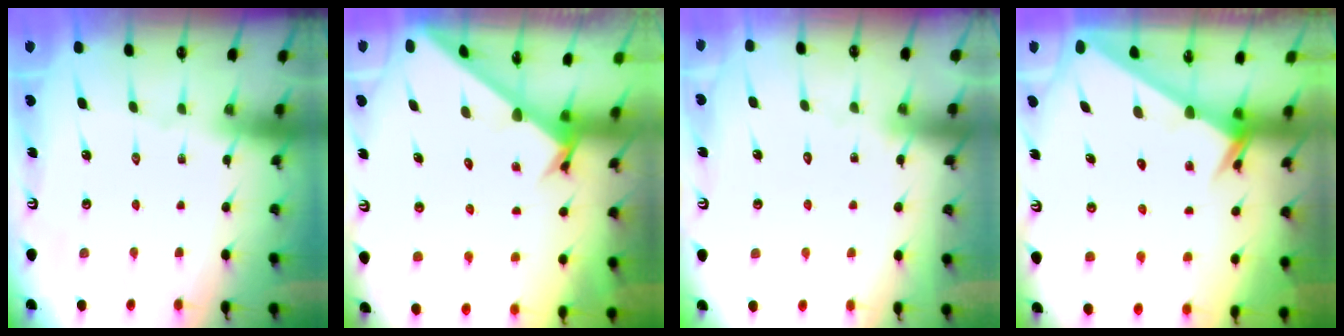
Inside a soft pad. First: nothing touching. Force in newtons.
{"total": 2.6, "press": 2.6, "slide": 0.2}
{"total": 3.1, "press": 3.1, "slide": 0.2}
{"total": 2.3, "press": 2.3, "slide": 0.1}